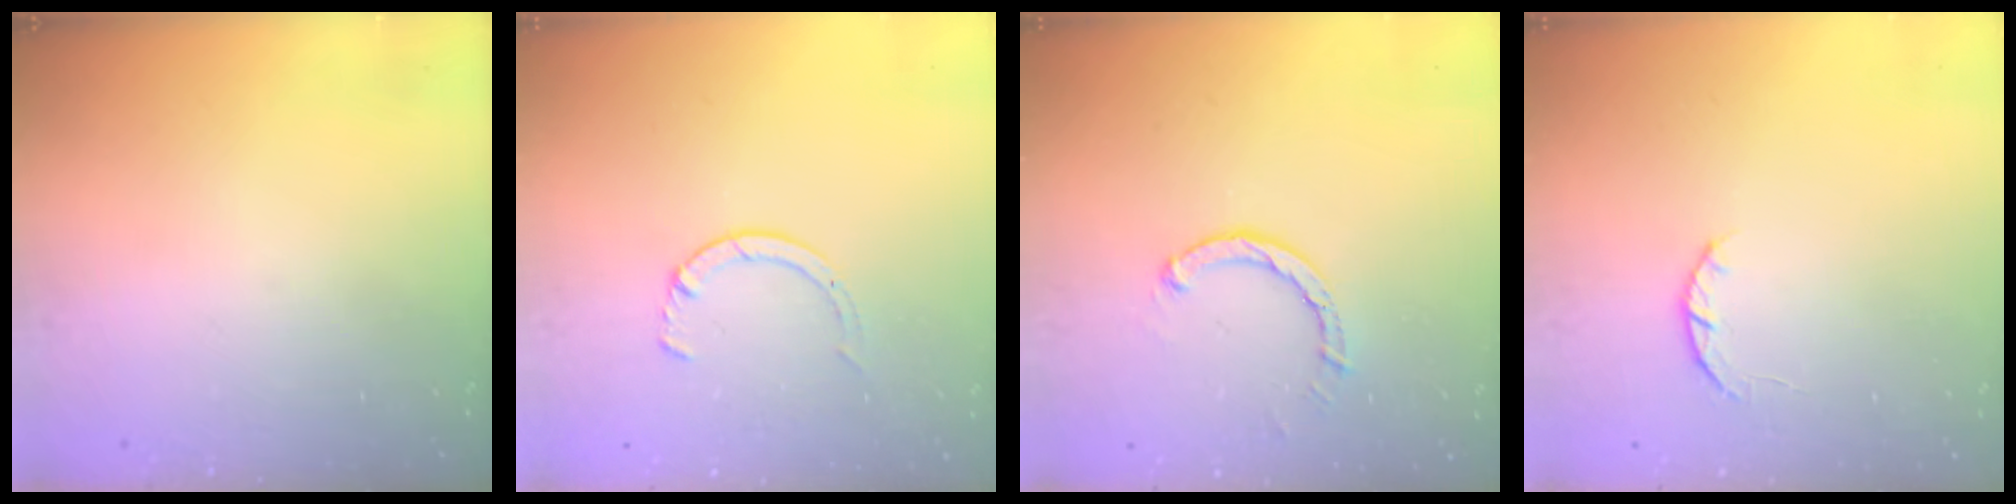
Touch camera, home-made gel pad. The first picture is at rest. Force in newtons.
{"total": 2.8, "press": 2.8, "slide": 0.4}
{"total": 2.6, "press": 2.6, "slide": 0.3}
{"total": 3.7, "press": 3.7, "slide": 0.6}